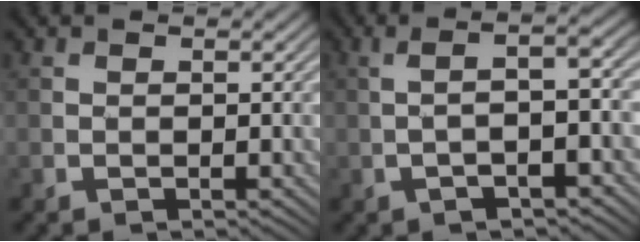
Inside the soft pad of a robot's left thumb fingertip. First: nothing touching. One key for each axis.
{"total": 5.2, "fx": -0.9, "fy": 1.1, "fz": 5.0, "tx": -0.085, "ty": 0.013, "tz": -0.025}